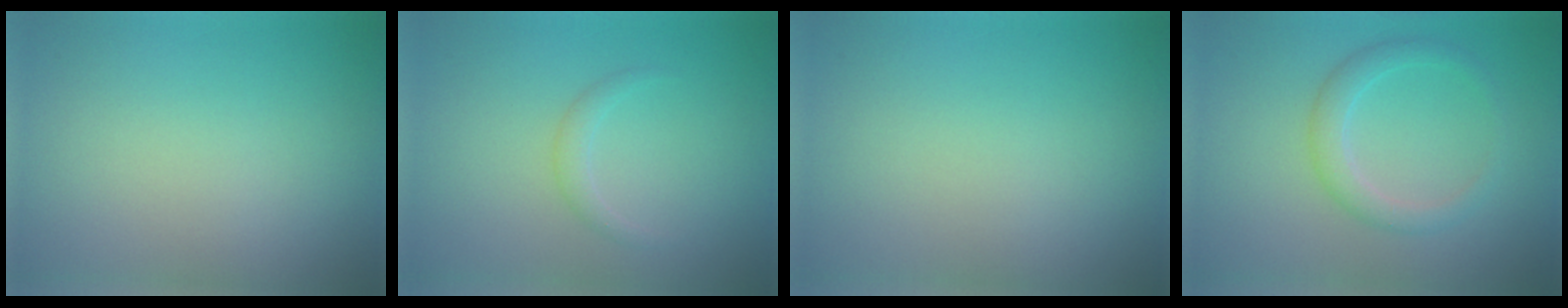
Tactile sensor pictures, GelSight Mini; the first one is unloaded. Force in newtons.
{"total": 1.1, "press": 1.1, "slide": 0.1}
{"total": 0.0}
{"total": 2.3, "press": 2.3, "slide": 0.0}